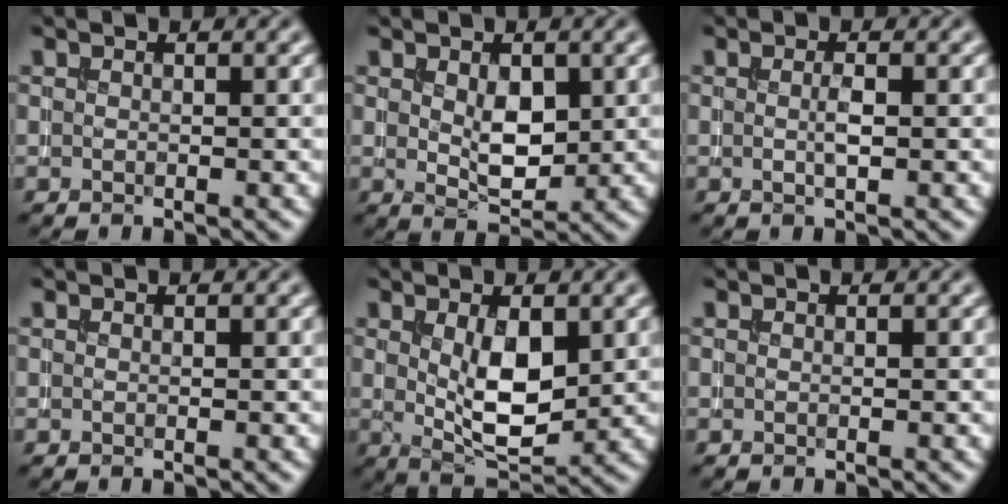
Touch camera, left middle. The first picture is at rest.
{"total": 3.0, "force": [0.5, 1.6, 2.4], "torque": [-0.046, -0.006, 0.016]}
{"total": 1.2, "force": [-0.1, 0.1, 1.2], "torque": [-0.022, 0.001, -0.001]}
{"total": 0.0}
{"total": 5.2, "force": [0.6, 2.1, 4.7], "torque": [-0.084, -0.007, 0.019]}
{"total": 0.0}